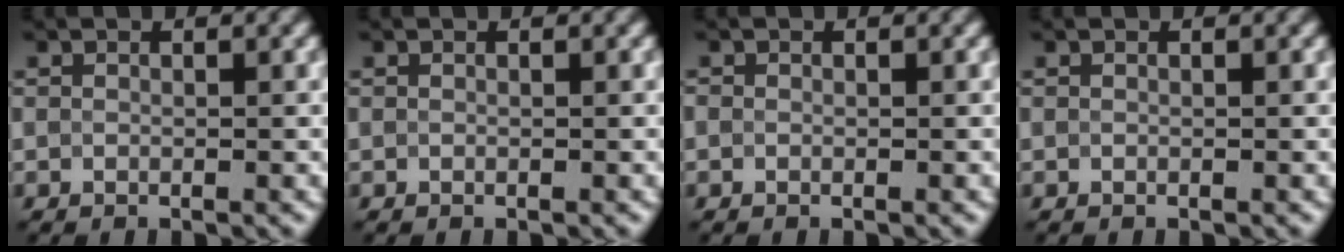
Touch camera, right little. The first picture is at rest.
{"total": 0.0}
{"total": 0.0}
{"total": 0.0}